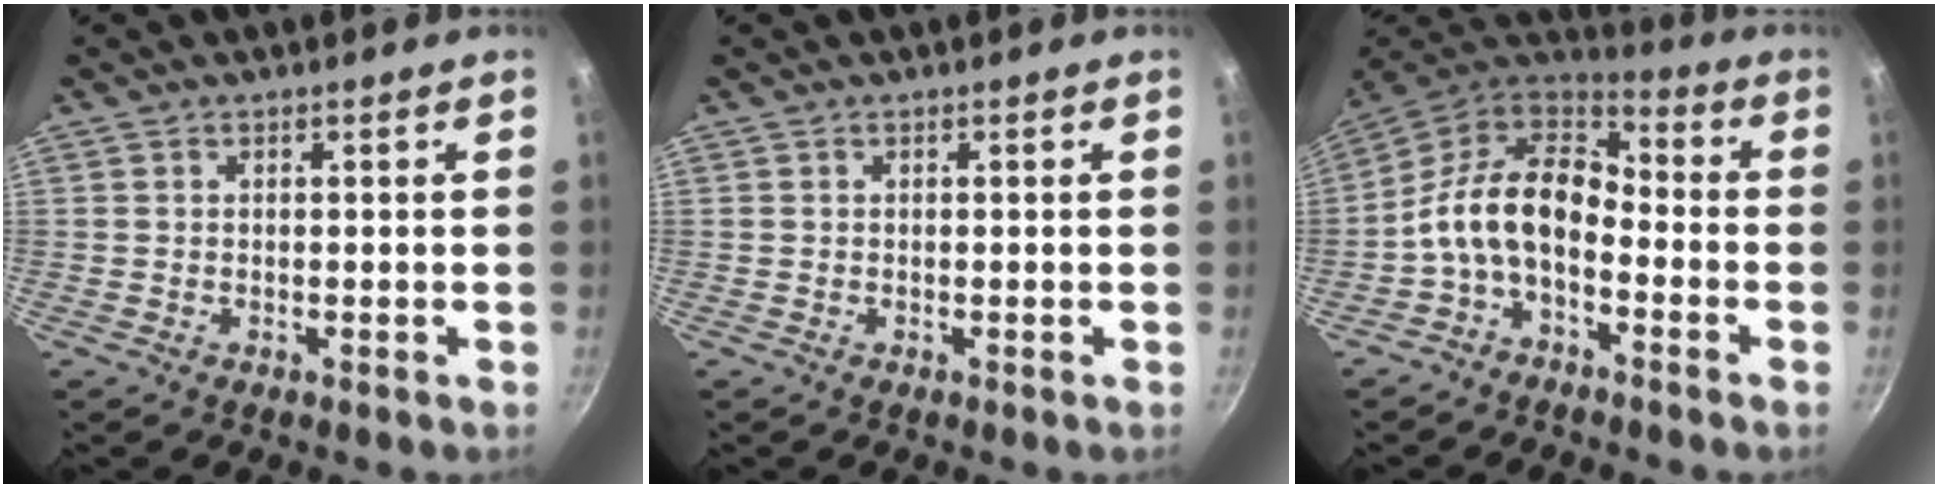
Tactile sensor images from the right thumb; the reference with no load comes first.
{"total": 0.0}
{"total": 13.7, "force": [-3.7, 8.5, 10.1], "torque": [-0.179, 0.058, -0.089]}